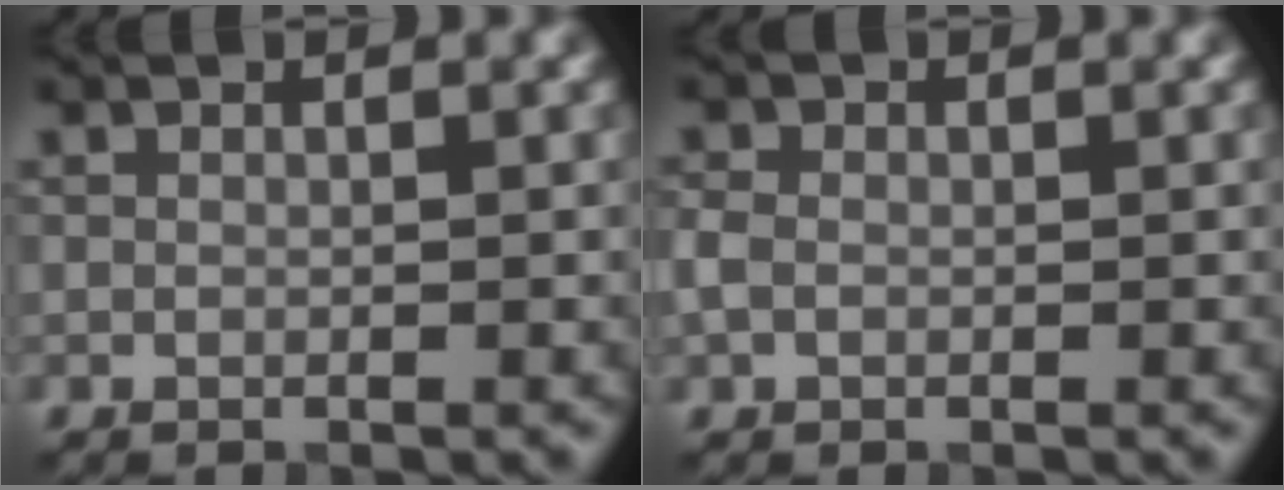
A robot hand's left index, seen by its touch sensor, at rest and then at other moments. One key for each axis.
{"total": 1.6, "fx": -0.3, "fy": 1.3, "fz": 0.9, "tx": -0.020, "ty": 0.003, "tz": -0.012}